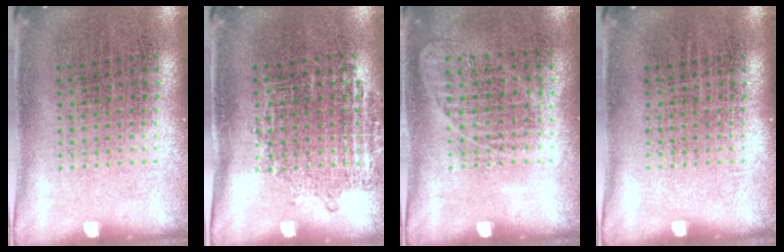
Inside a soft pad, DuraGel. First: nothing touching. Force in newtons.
{"total": 0.9, "press": 0.9, "slide": 0.2}
{"total": 0.9, "press": 0.9, "slide": 0.3}
{"total": 0.0}